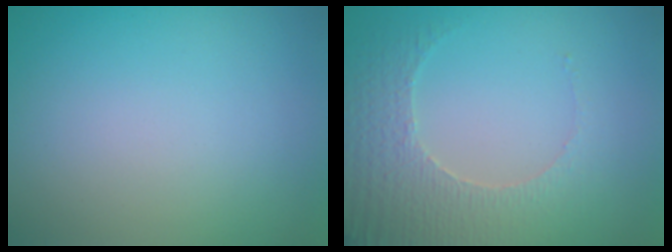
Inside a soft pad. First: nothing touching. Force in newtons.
{"total": 3.9, "press": 3.8, "slide": 1.0}